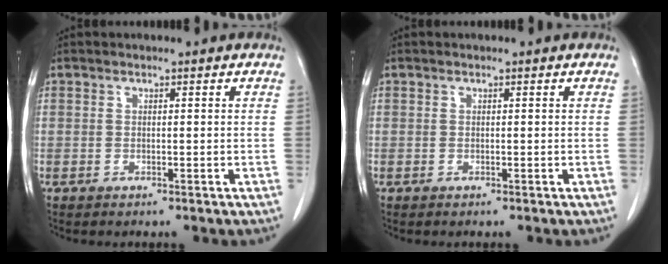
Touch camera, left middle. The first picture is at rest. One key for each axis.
{"total": 0.0}